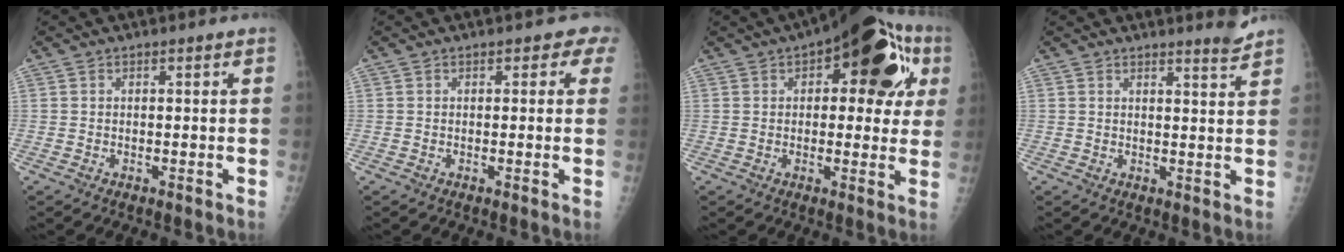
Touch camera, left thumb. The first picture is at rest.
{"total": 2.2, "force": [1.0, 1.5, 1.2], "torque": [0.015, 0.001, 0.003]}
{"total": 20.7, "force": [7.2, 9.5, 16.9], "torque": [-0.183, 0.022, 0.087]}
{"total": 2.8, "force": [2.6, -0.3, 0.9], "torque": [-0.013, -0.032, 0.036]}